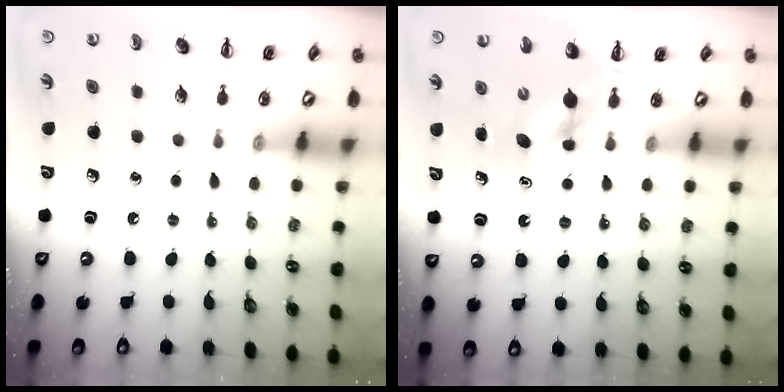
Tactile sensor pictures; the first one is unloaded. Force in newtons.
{"total": 5.0, "press": 4.9, "slide": 0.5}